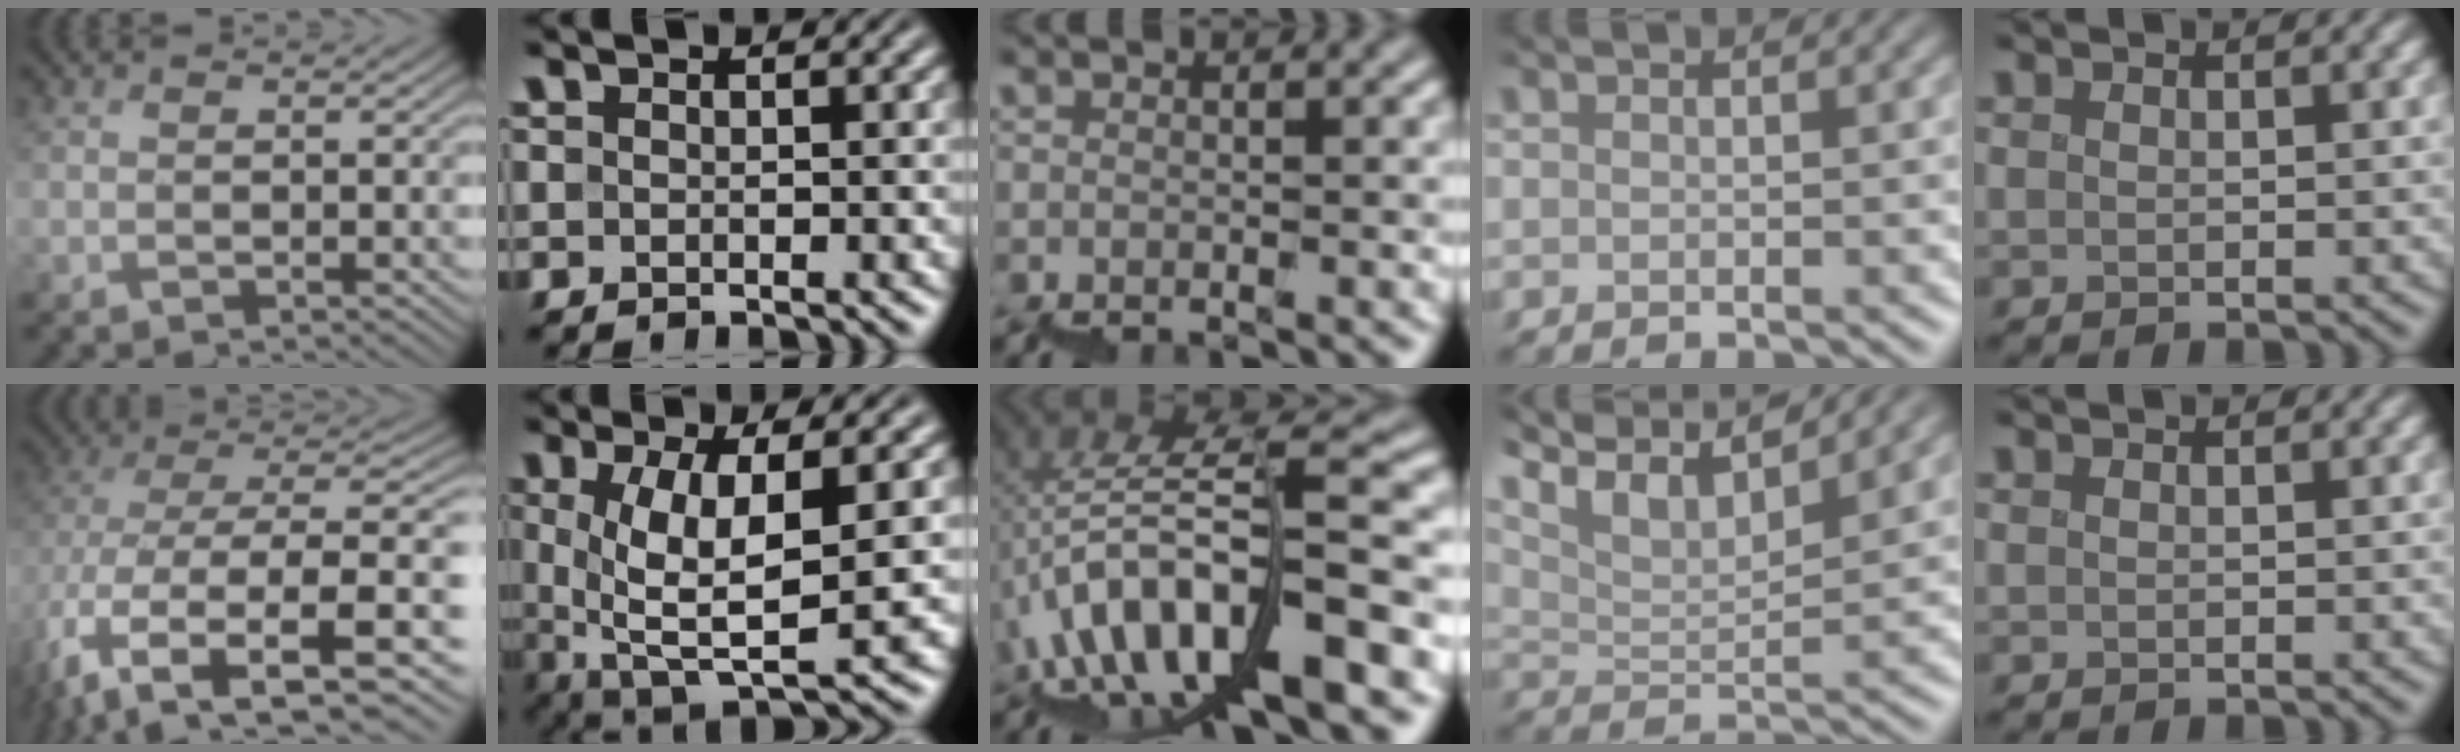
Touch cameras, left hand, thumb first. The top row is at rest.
{"thumb": {"total": 13.6, "force": [-2.8, 8.1, 10.5], "torque": [-0.274, -0.020, -0.038]}, "index": {"total": 8.4, "force": [0.2, 3.0, 7.8], "torque": [-0.156, -0.013, 0.008]}, "middle": {"total": 11.8, "force": [-0.2, 3.3, 11.3], "torque": [-0.181, 0.032, 0.016]}, "ring": {"total": 8.0, "force": [6.4, 1.6, 4.5], "torque": [-0.085, 0.013, 0.104]}}